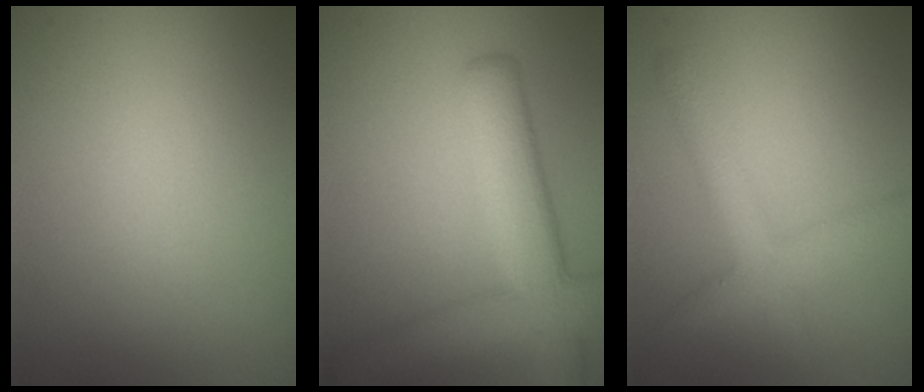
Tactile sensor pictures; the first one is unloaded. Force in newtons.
{"total": 7.1, "press": 7.1, "slide": 0.5}
{"total": 3.1, "press": 3.1, "slide": 0.1}